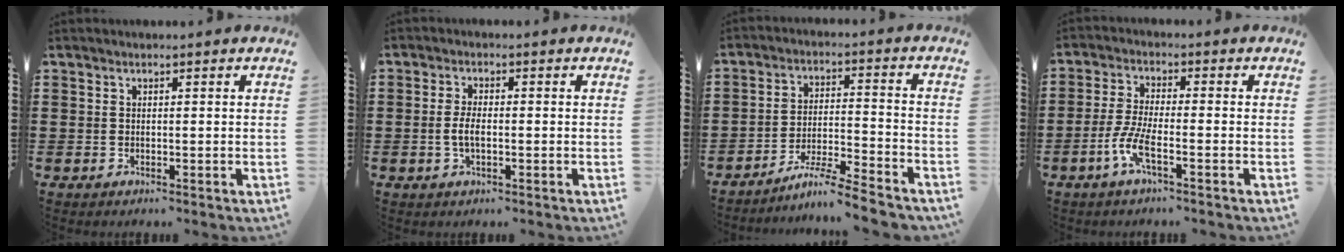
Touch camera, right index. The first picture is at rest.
{"total": 3.0, "force": [-0.5, 1.2, 2.7], "torque": [-0.066, -0.003, -0.014]}
{"total": 7.1, "force": [-6.3, -0.3, 3.3], "torque": [-0.066, -0.006, -0.123]}
{"total": 5.5, "force": [-2.8, 1.0, 4.6], "torque": [-0.118, -0.015, -0.061]}